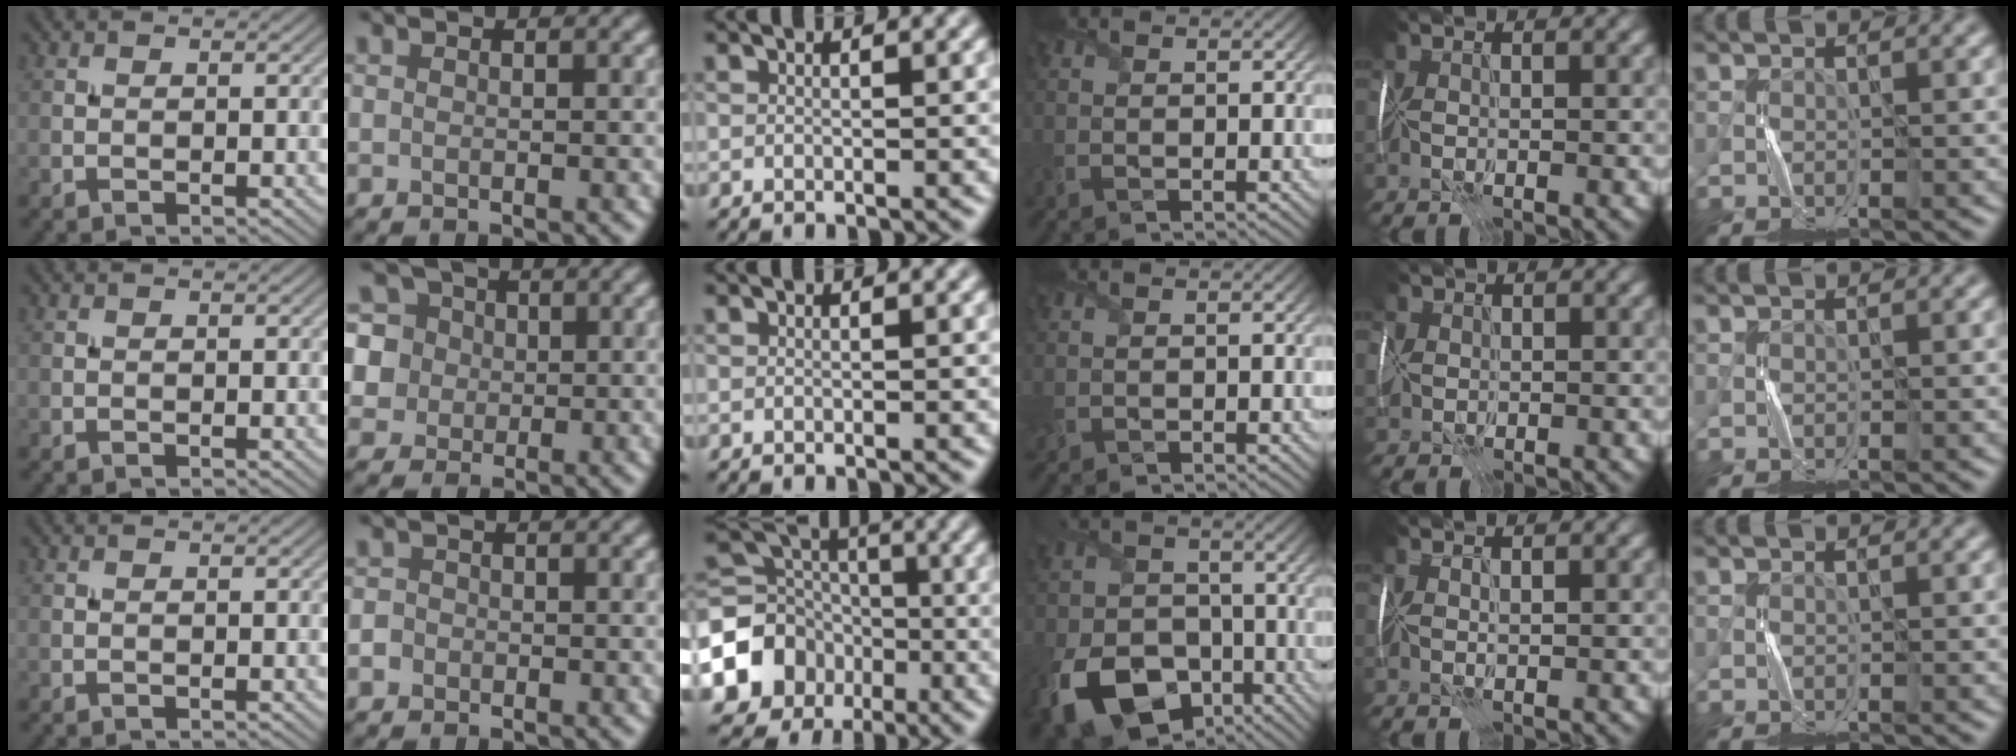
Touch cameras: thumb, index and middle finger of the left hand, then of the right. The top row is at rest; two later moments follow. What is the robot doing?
{"motion": "fold", "object": "handkerchief"}